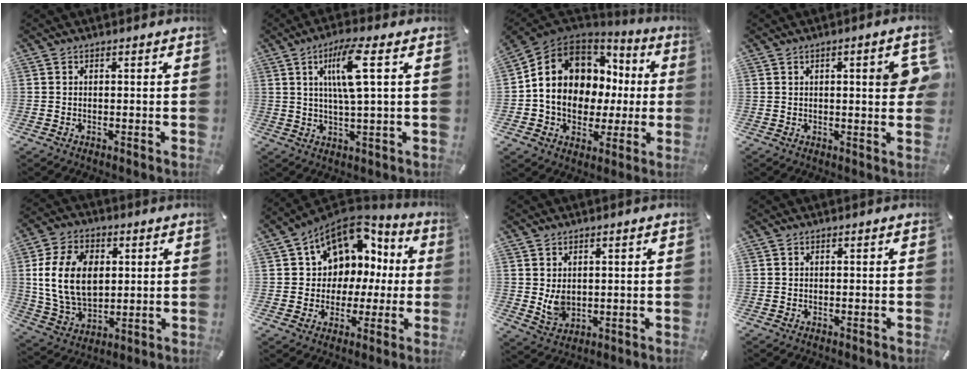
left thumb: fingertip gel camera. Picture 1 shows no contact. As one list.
[{"total": 9.8, "force": [3.0, 1.2, 9.3], "torque": [-0.190, 0.003, 0.044]}, {"total": 13.2, "force": [1.0, 11.2, 6.8], "torque": [-0.134, -0.010, 0.025]}, {"total": 6.8, "force": [1.3, 1.5, 6.5], "torque": [-0.095, -0.005, 0.015]}, {"total": 14.5, "force": [2.2, 10.4, 9.8], "torque": [-0.215, 0.010, 0.039]}, {"total": 11.4, "force": [4.2, 9.8, 4.0], "torque": [-0.072, -0.035, 0.085]}, {"total": 4.9, "force": [0.9, 4.0, 2.8], "torque": [-0.050, -0.007, 0.015]}, {"total": 0.0}]